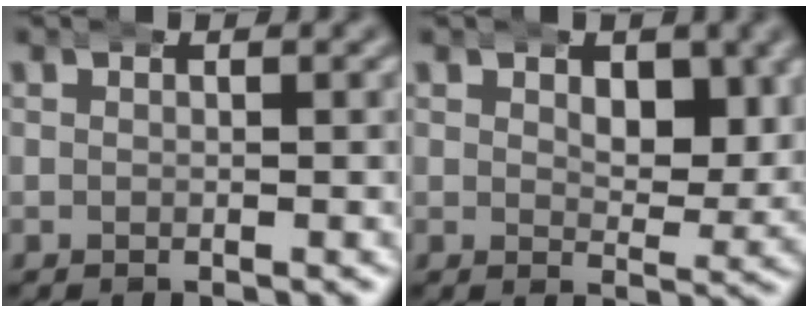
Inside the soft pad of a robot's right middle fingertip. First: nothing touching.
{"total": 3.6, "force": [1.7, 1.9, 2.5], "torque": [-0.035, -0.018, 0.030]}